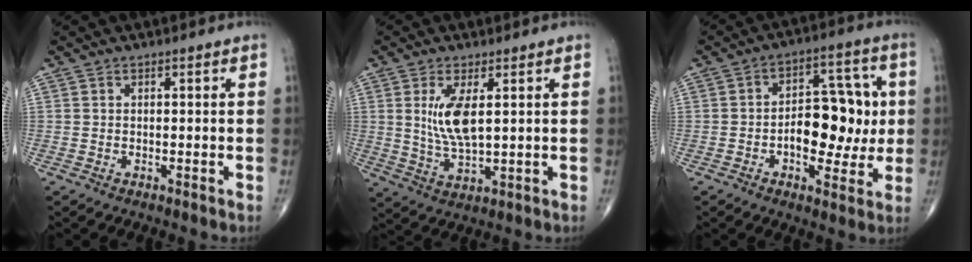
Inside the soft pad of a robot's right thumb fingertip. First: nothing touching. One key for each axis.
{"total": 7.9, "fx": 1.9, "fy": 2.8, "fz": 7.2, "tx": -0.145, "ty": -0.020, "tz": 0.046}
{"total": 13.9, "fx": -1.0, "fy": 7.9, "fz": 11.4, "tx": -0.121, "ty": 0.028, "tz": -0.013}